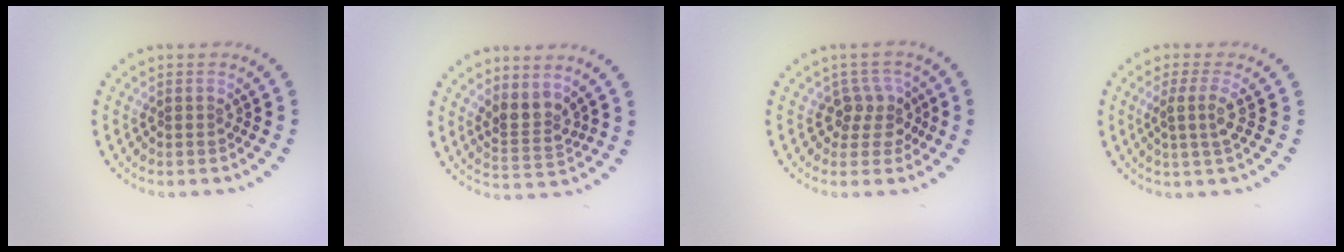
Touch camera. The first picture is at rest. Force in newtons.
{"total": 2.6, "press": 1.9, "slide": 1.9}
{"total": 2.6, "press": 2.0, "slide": 1.7}
{"total": 2.2, "press": 1.6, "slide": 1.5}